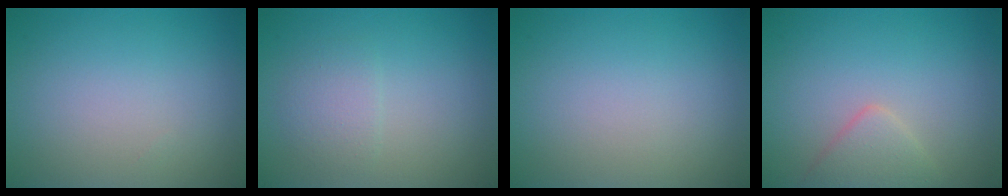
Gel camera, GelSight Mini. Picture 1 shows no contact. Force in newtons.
{"total": 1.8, "press": 1.8, "slide": 0.1}
{"total": 0.0}
{"total": 2.2, "press": 2.2, "slide": 0.1}